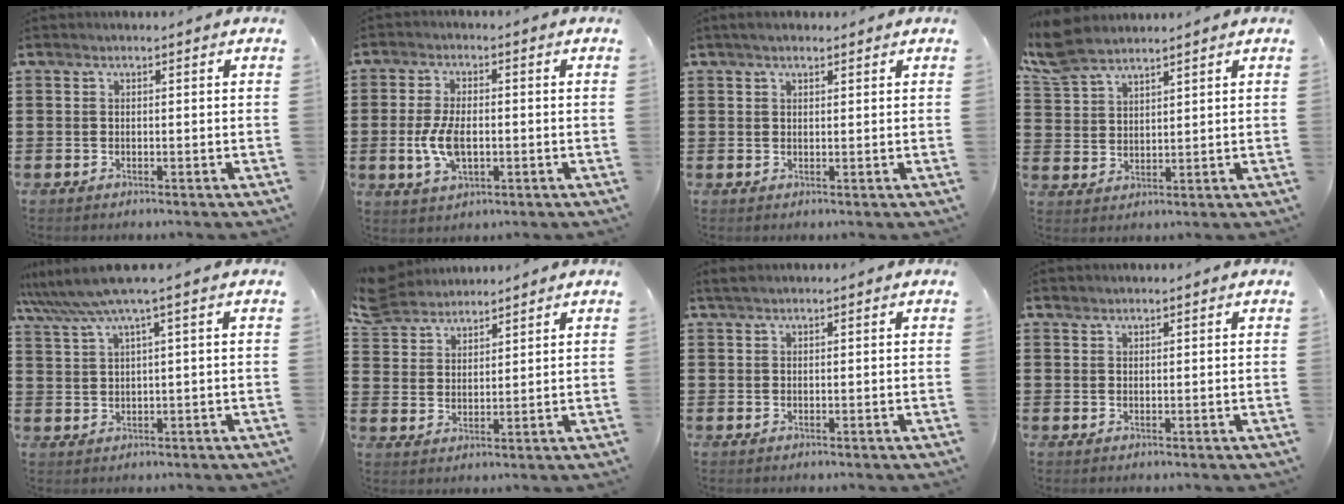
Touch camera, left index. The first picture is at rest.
{"total": 6.4, "force": [-1.0, 3.1, 5.5], "torque": [-0.123, -0.005, -0.022]}
{"total": 1.6, "force": [1.2, 0.5, 0.8], "torque": [-0.018, 0.005, 0.022]}
{"total": 6.3, "force": [5.4, 1.9, 2.7], "torque": [-0.072, -0.006, 0.102]}
{"total": 4.9, "force": [2.7, -0.5, 4.1], "torque": [-0.094, -0.014, 0.042]}
{"total": 5.5, "force": [5.1, 1.9, 0.8], "torque": [-0.039, -0.013, 0.096]}
{"total": 0.8, "force": [0.4, 0.1, 0.7], "torque": [-0.013, 0.001, 0.007]}
{"total": 0.7, "force": [0.7, 0.1, 0.0], "torque": [-0.002, -0.001, 0.015]}